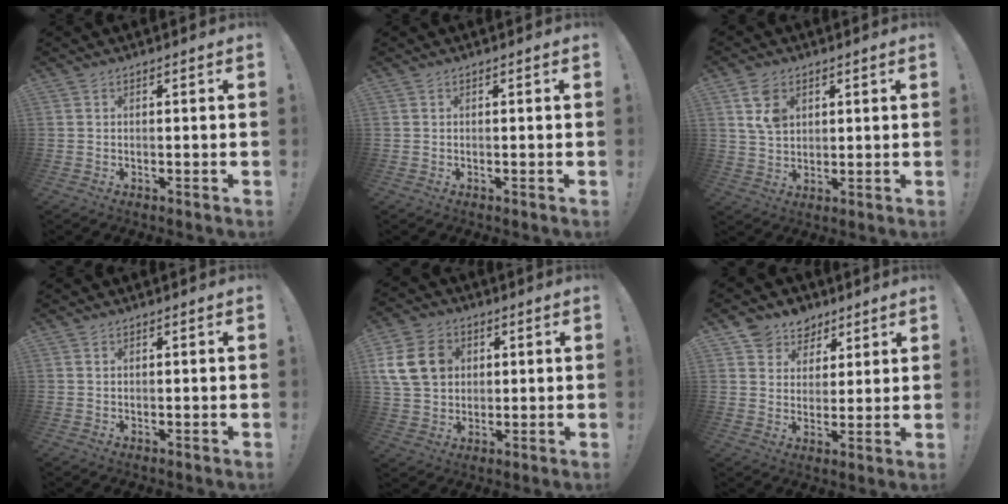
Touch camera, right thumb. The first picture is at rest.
{"total": 0.0}
{"total": 7.8, "force": [3.4, 5.5, 4.3], "torque": [-0.073, -0.004, 0.068]}
{"total": 0.7, "force": [0.5, 0.4, 0.1], "torque": [0.004, -0.002, 0.008]}
{"total": 15.6, "force": [4.5, 12.4, 8.4], "torque": [-0.142, -0.008, 0.094]}
{"total": 8.5, "force": [5.2, 6.6, 0.7], "torque": [-0.015, -0.036, 0.107]}